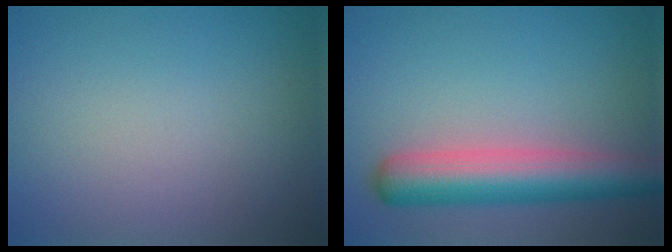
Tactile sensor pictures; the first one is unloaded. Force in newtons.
{"total": 6.3, "press": 6.3, "slide": 0.4}